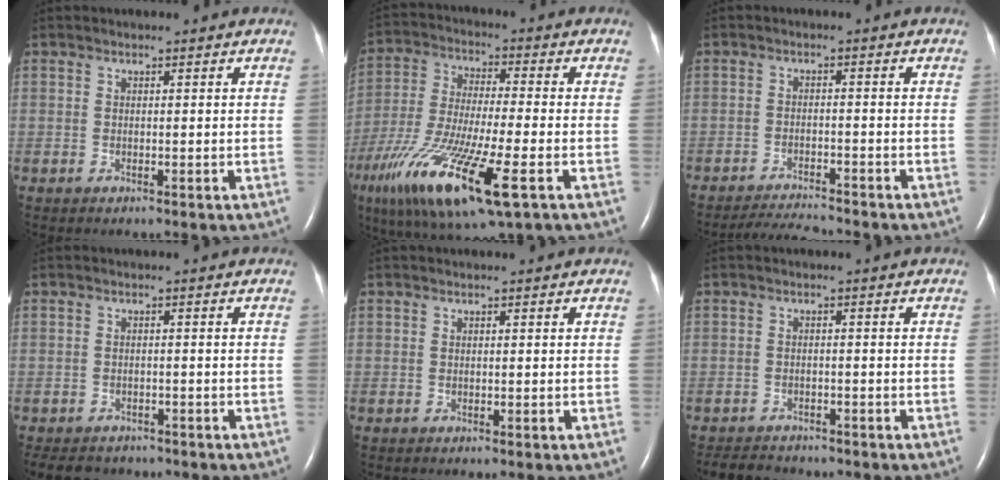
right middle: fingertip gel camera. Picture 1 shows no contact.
{"total": 19.9, "force": [-9.1, 3.3, 17.3], "torque": [-0.353, -0.046, -0.157]}
{"total": 4.6, "force": [-4.5, -0.5, 0.6], "torque": [-0.015, -0.018, -0.079]}
{"total": 7.2, "force": [-6.2, 3.2, 1.7], "torque": [-0.030, -0.006, -0.081]}
{"total": 0.0}
{"total": 5.4, "force": [-5.0, 1.8, 1.1], "torque": [-0.021, -0.010, -0.074]}